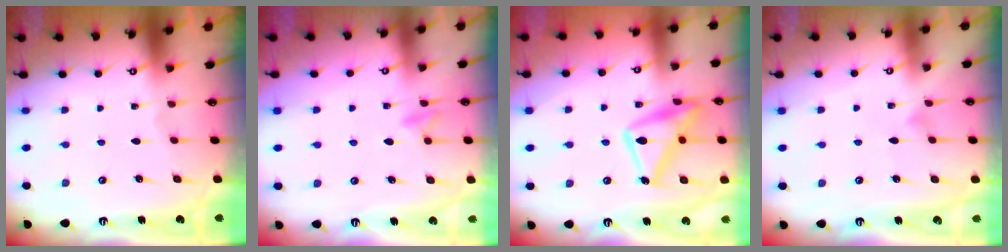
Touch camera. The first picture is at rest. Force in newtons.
{"total": 7.0, "press": 7.0, "slide": 1.0}
{"total": 18.1, "press": 18.1, "slide": 1.2}
{"total": 3.4, "press": 3.4, "slide": 0.2}